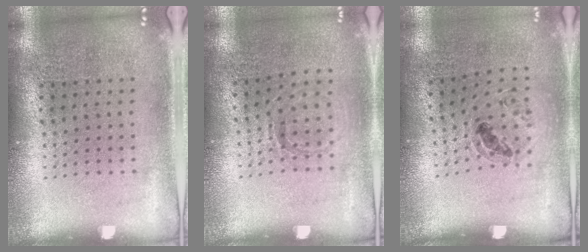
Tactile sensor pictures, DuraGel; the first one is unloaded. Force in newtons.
{"total": 0.8, "press": 0.8, "slide": 0.1}
{"total": 1.0, "press": 0.9, "slide": 0.4}